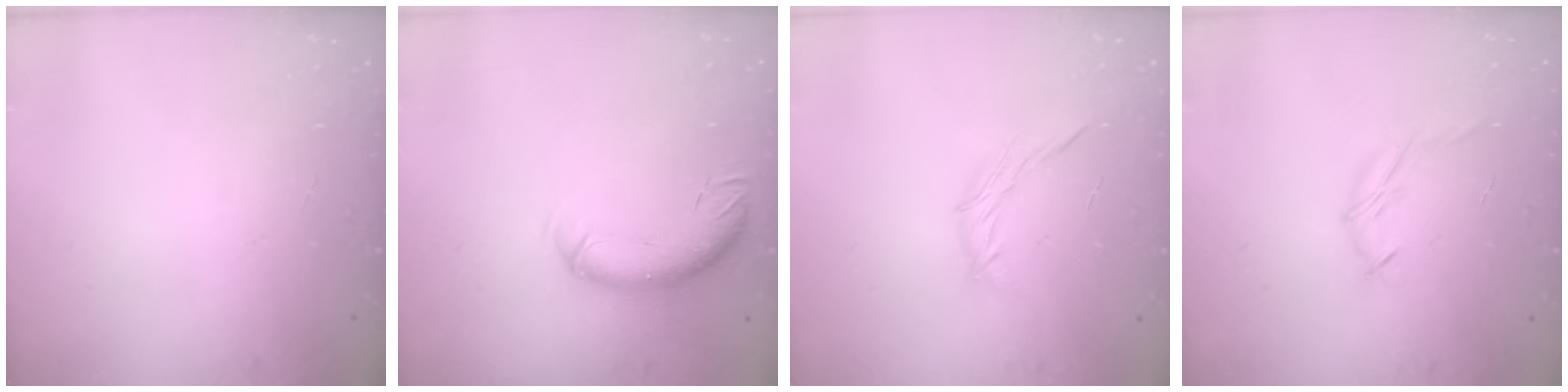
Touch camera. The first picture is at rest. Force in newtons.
{"total": 9.2, "press": 9.1, "slide": 1.8}
{"total": 4.5, "press": 4.3, "slide": 1.1}
{"total": 6.7, "press": 6.6, "slide": 1.3}